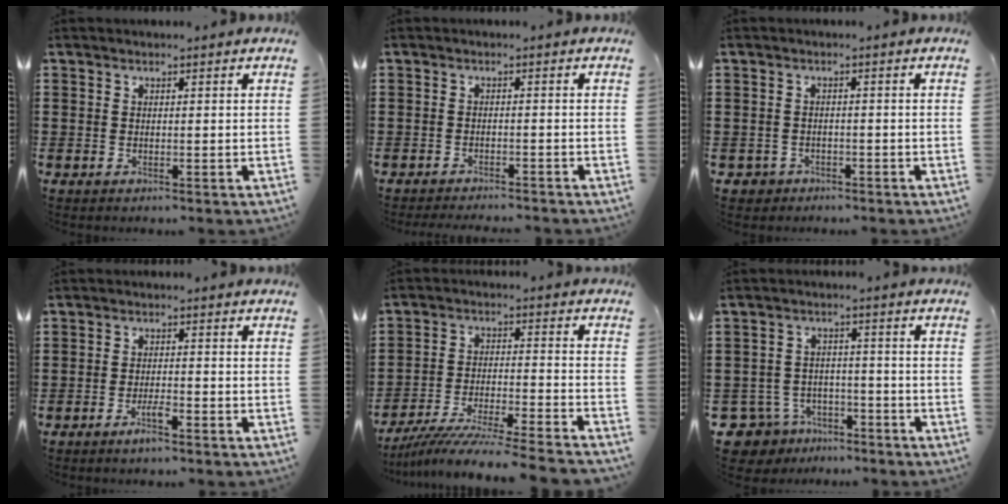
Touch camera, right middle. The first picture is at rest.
{"total": 1.7, "force": [-1.7, -0.1, 0.2], "torque": [-0.007, 0.001, -0.034]}
{"total": 1.3, "force": [-1.1, 0.7, -0.1], "torque": [-0.005, 0.000, -0.026]}
{"total": 3.0, "force": [-2.0, 0.4, 2.2], "torque": [-0.044, 0.000, -0.038]}
{"total": 8.3, "force": [-7.9, -0.9, 2.6], "torque": [-0.047, -0.008, -0.156]}
{"total": 5.0, "force": [-4.4, 2.1, 0.8], "torque": [-0.049, 0.001, -0.097]}